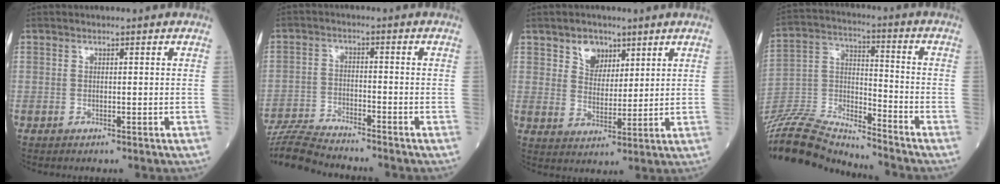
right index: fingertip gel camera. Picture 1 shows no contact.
{"total": 9.8, "force": [-9.4, -0.2, 2.7], "torque": [-0.048, -0.015, -0.168]}
{"total": 5.2, "force": [3.1, 3.5, 2.1], "torque": [-0.037, 0.006, 0.058]}
{"total": 19.3, "force": [-18.7, 1.5, 4.6], "torque": [-0.102, 0.016, -0.327]}